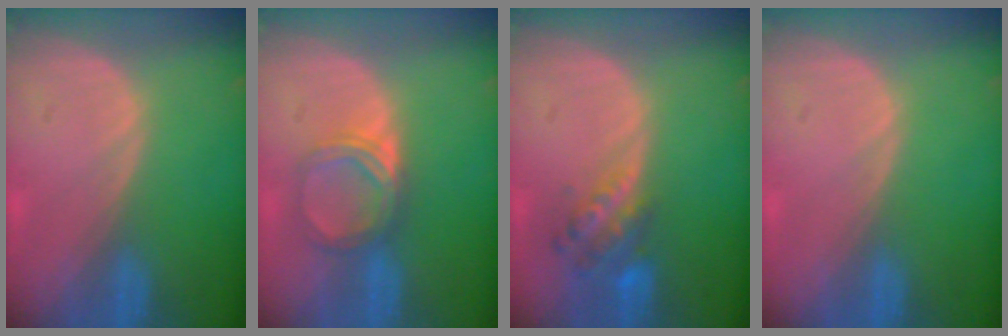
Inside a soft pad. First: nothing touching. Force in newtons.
{"total": 5.2, "press": 4.7, "slide": 2.3}
{"total": 5.7, "press": 5.0, "slide": 2.8}
{"total": 0.0}